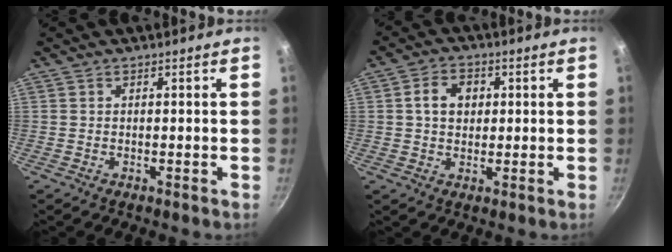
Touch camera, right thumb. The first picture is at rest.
{"total": 5.8, "force": [1.1, 4.6, 3.3], "torque": [-0.035, 0.004, 0.011]}